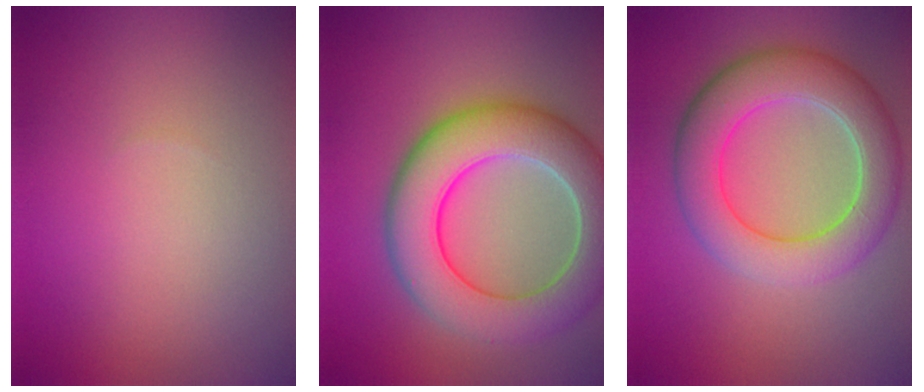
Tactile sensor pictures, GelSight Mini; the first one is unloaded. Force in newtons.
{"total": 9.3, "press": 9.3, "slide": 0.6}
{"total": 8.3, "press": 8.3, "slide": 0.1}